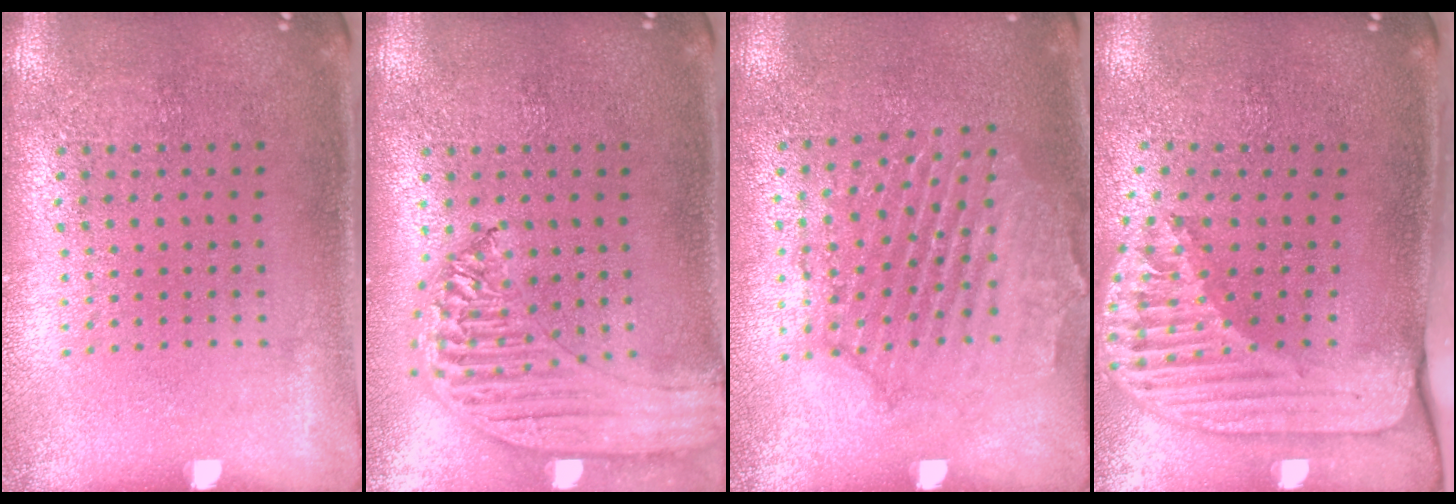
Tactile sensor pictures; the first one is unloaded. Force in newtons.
{"total": 1.7, "press": 1.7, "slide": 0.5}
{"total": 1.8, "press": 1.8, "slide": 0.3}
{"total": 2.6, "press": 1.8, "slide": 1.8}